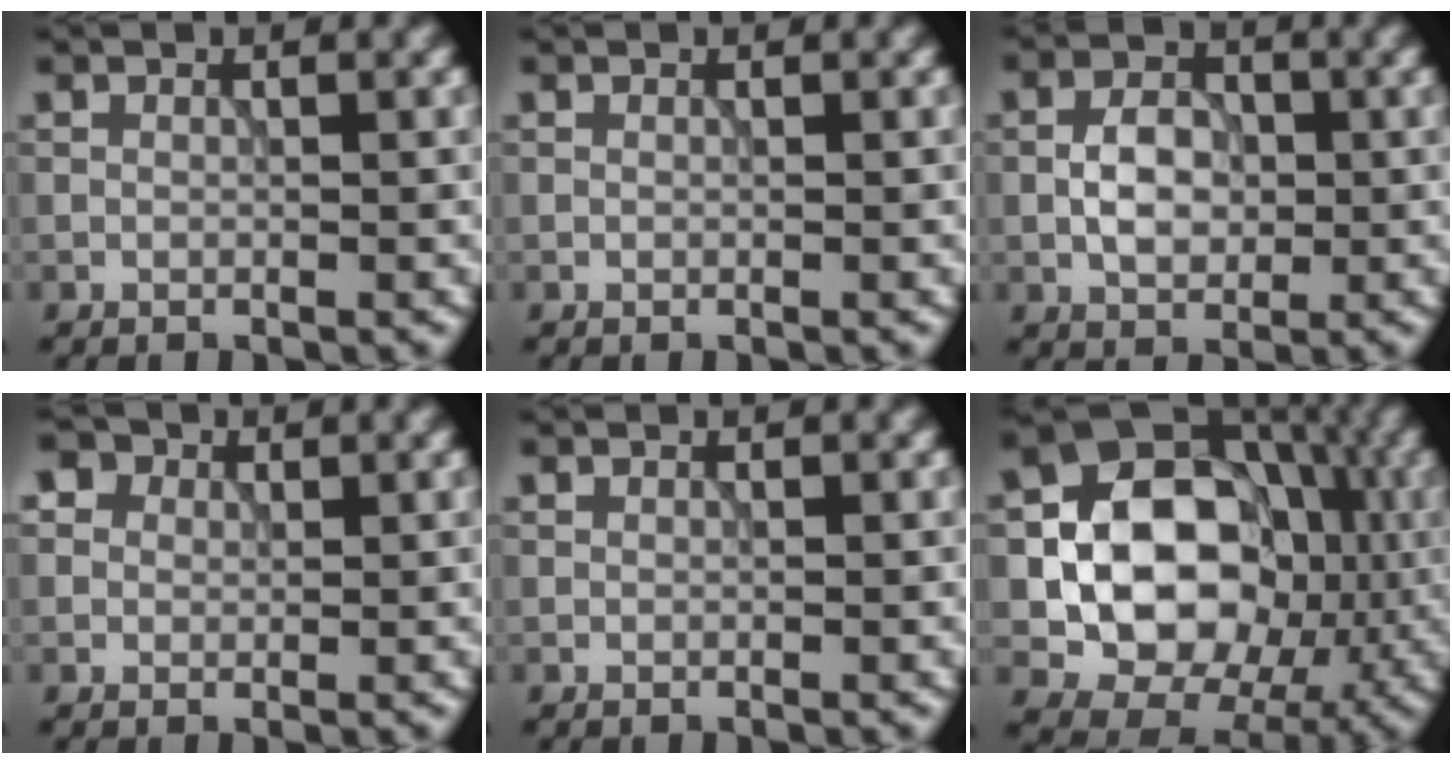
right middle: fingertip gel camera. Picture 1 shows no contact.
{"total": 0.0}
{"total": 3.5, "force": [-0.7, 2.4, 2.5], "torque": [-0.045, 0.004, -0.015]}
{"total": 4.1, "force": [2.4, 2.9, 1.7], "torque": [-0.050, 0.010, 0.034]}
{"total": 0.0}
{"total": 12.9, "force": [-1.1, 10.3, 7.6], "torque": [-0.096, -0.001, -0.035]}